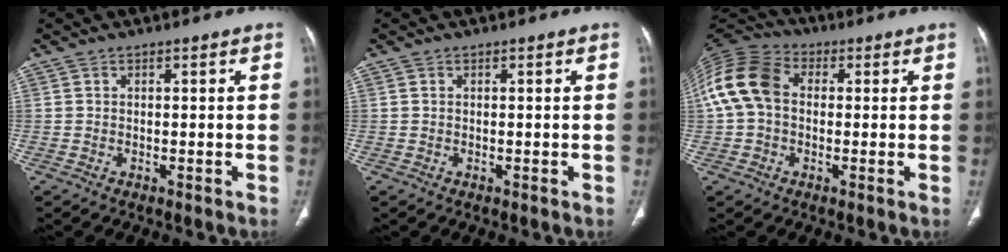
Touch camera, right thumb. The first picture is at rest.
{"total": 0.0}
{"total": 12.9, "force": [1.1, 9.5, 8.7], "torque": [-0.178, 0.035, 0.011]}